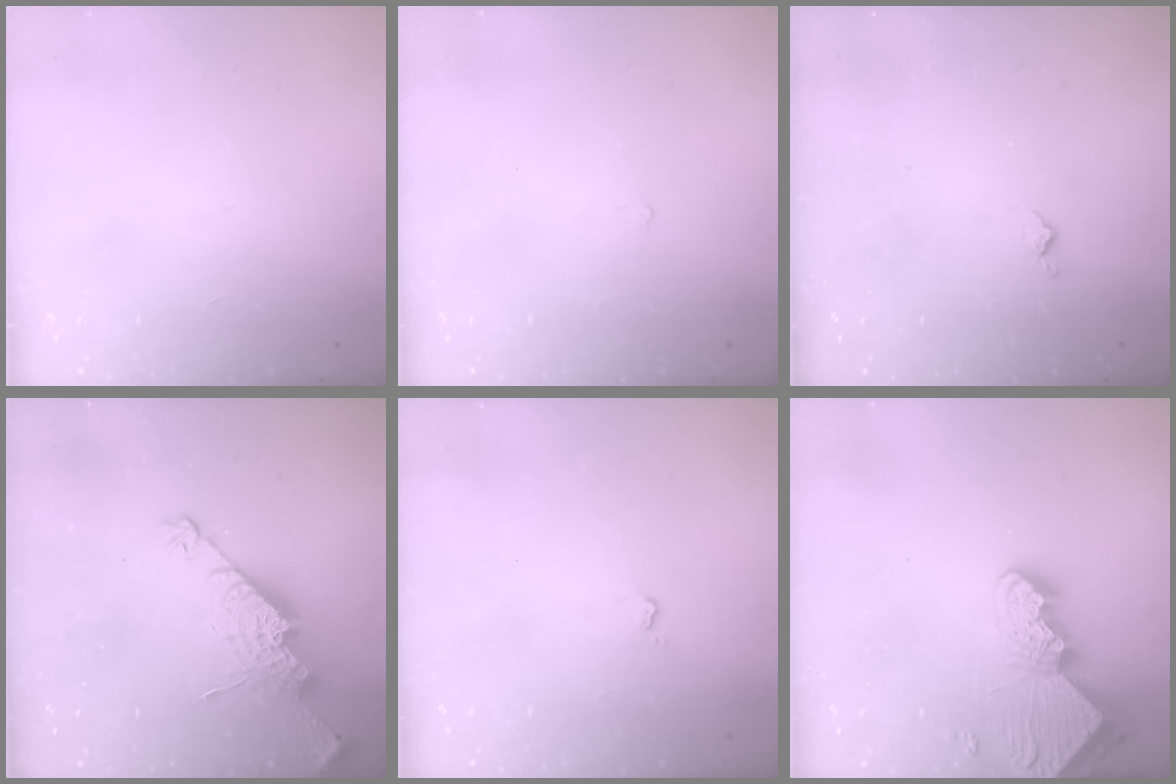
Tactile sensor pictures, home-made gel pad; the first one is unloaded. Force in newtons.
{"total": 2.1, "press": 2.1, "slide": 0.4}
{"total": 4.2, "press": 4.2, "slide": 0.4}
{"total": 14.7, "press": 14.7, "slide": 1.2}
{"total": 2.7, "press": 2.6, "slide": 0.4}
{"total": 10.7, "press": 10.7, "slide": 0.7}